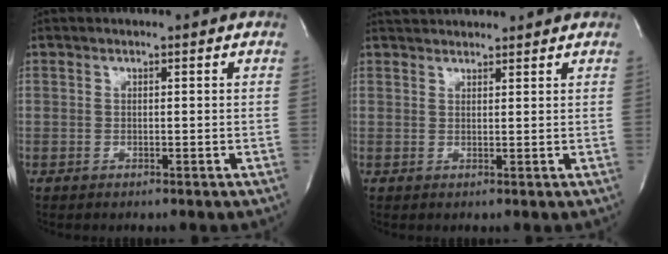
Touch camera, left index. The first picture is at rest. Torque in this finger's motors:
{"motor_torque": [-0.16, -0.34, 0.12, 0.06]}